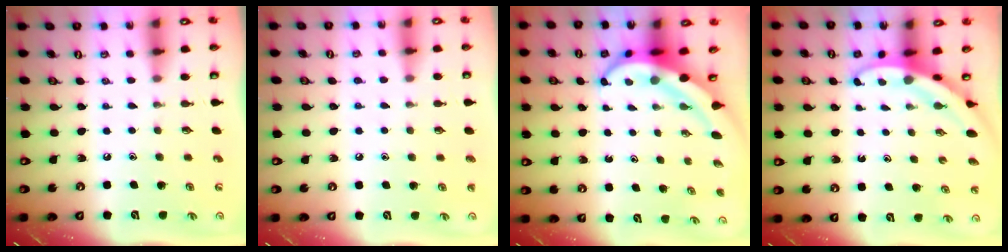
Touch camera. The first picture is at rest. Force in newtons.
{"total": 5.4, "press": 5.4, "slide": 0.6}
{"total": 7.3, "press": 7.1, "slide": 1.5}
{"total": 3.7, "press": 3.7, "slide": 0.2}